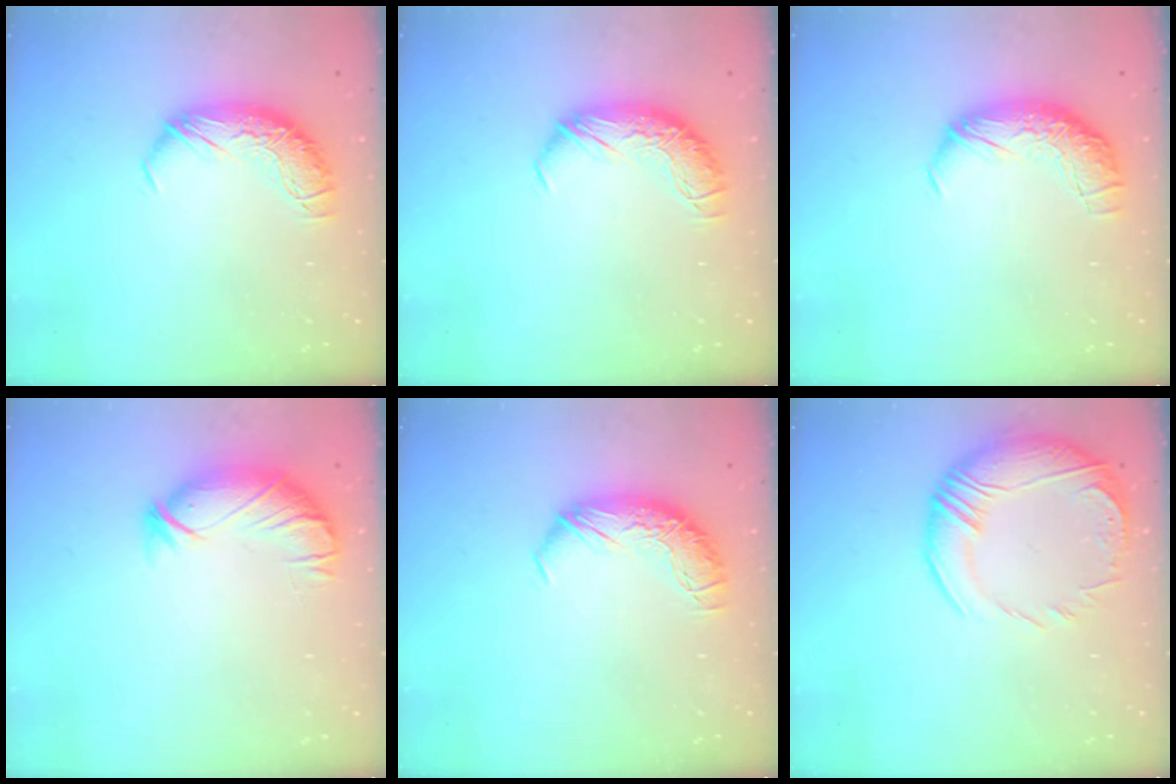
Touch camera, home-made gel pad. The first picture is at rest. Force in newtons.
{"total": 0.0}
{"total": 2.3, "press": 0.9, "slide": 2.1}
{"total": 3.8, "press": 3.2, "slide": 2.0}
{"total": 0.0}
{"total": 6.3, "press": 4.2, "slide": 4.7}